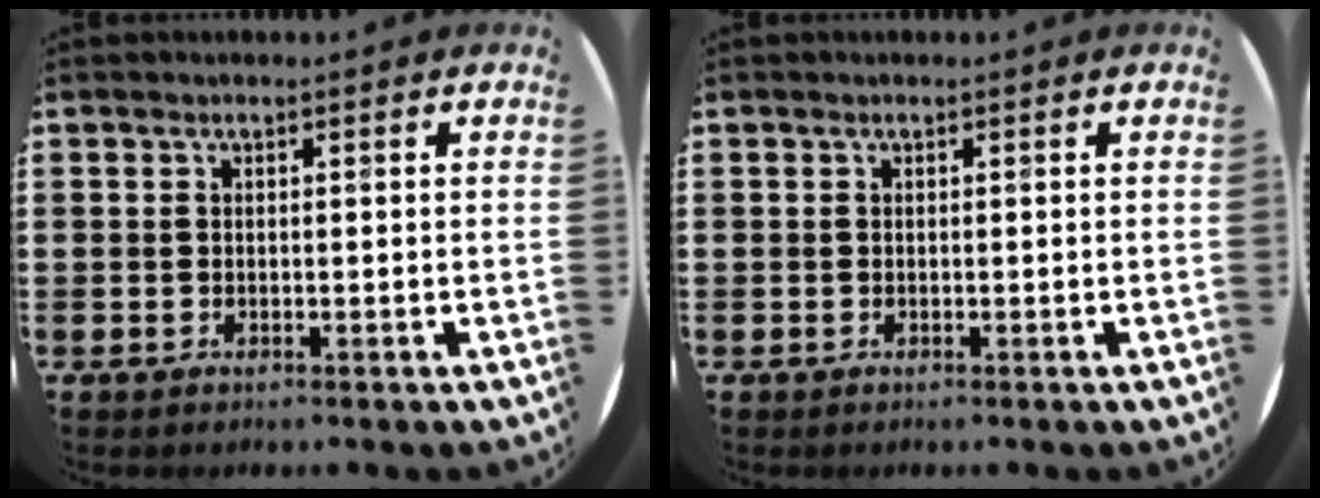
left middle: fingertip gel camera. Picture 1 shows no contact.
{"total": 0.0}